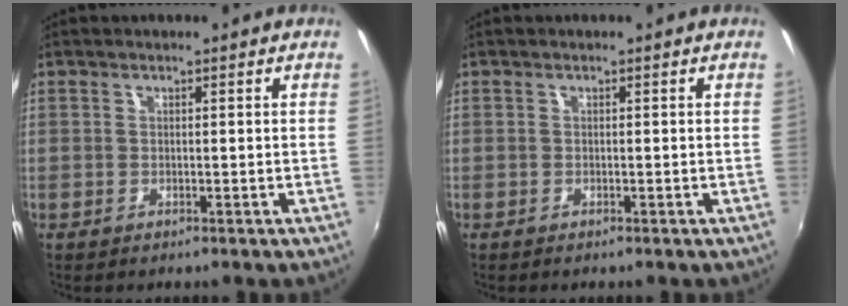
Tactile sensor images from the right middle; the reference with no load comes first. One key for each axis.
{"total": 0.0}